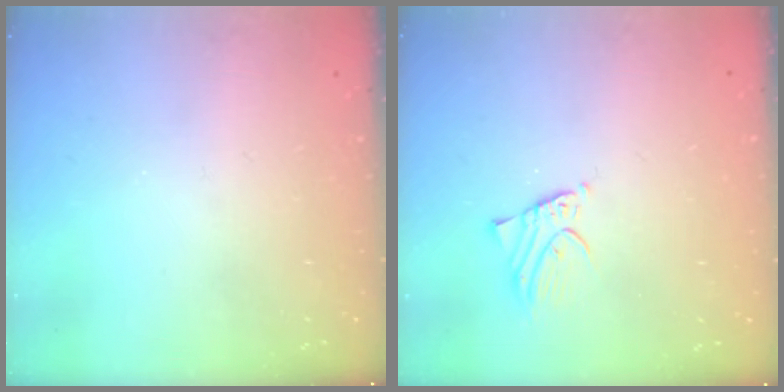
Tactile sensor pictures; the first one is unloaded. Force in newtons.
{"total": 2.3, "press": 2.3, "slide": 0.1}